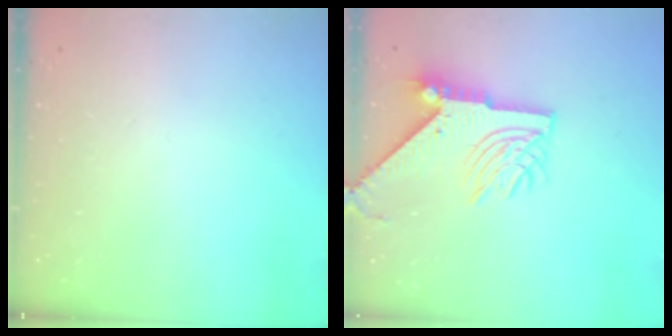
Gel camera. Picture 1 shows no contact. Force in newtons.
{"total": 11.2, "press": 11.1, "slide": 1.3}